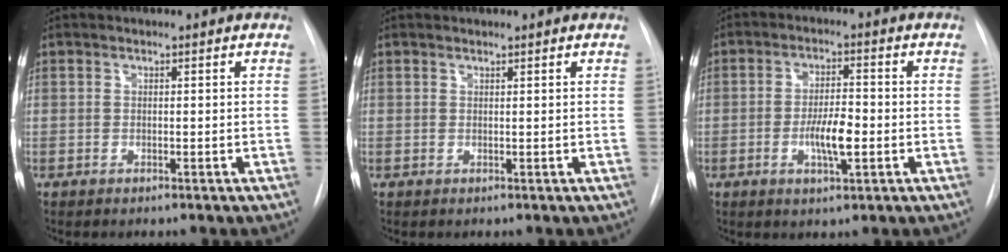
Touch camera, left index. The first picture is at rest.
{"total": 0.8, "force": [0.8, 0.0, 0.2], "torque": [-0.006, 0.011, 0.015]}
{"total": 5.9, "force": [-1.5, 1.4, 5.5], "torque": [-0.101, -0.001, -0.024]}